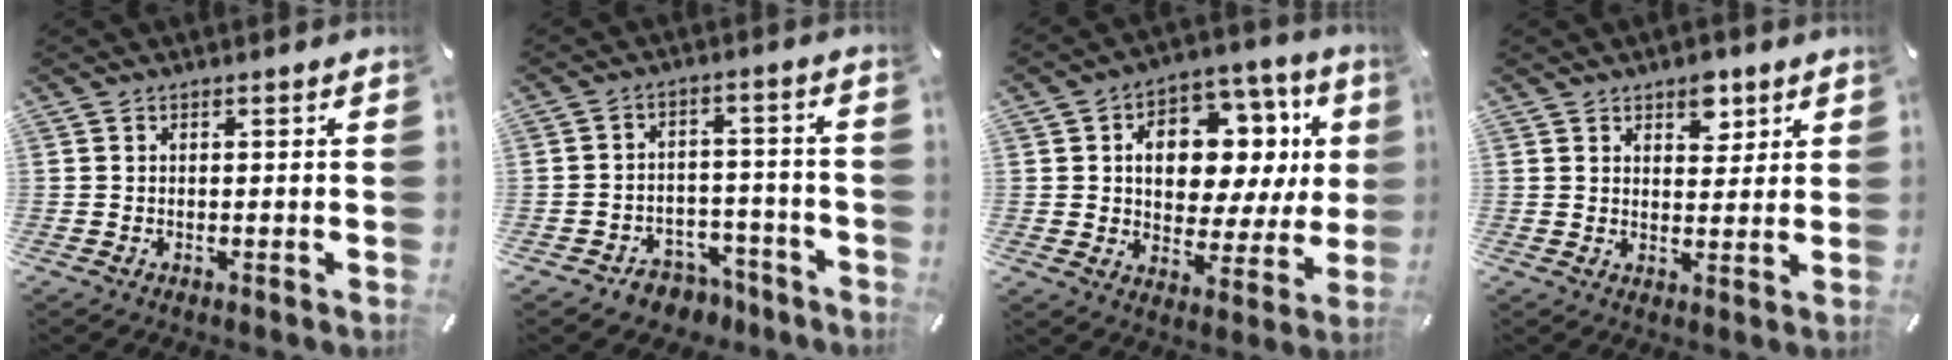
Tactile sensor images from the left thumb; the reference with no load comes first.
{"total": 6.4, "force": [-4.2, 4.6, 1.6], "torque": [-0.018, 0.032, -0.071]}
{"total": 14.5, "force": [3.9, 10.0, 9.7], "torque": [-0.145, -0.023, 0.073]}
{"total": 5.7, "force": [3.7, 3.5, 2.5], "torque": [-0.012, -0.018, 0.057]}